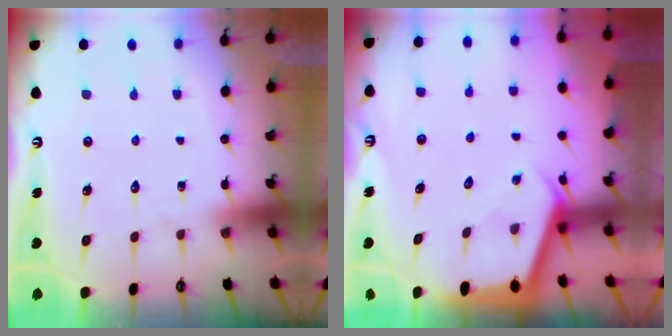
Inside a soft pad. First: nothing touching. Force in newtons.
{"total": 2.9, "press": 2.8, "slide": 0.3}